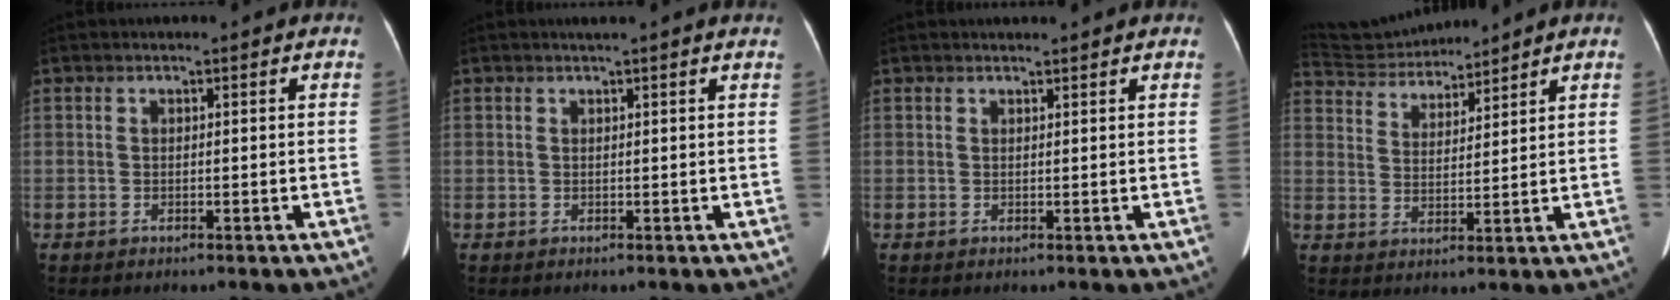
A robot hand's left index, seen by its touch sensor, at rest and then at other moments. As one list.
[{"total": 3.4, "force": [3.0, -0.3, 1.6], "torque": [-0.021, 0.017, 0.033]}, {"total": 2.8, "force": [2.8, 0.1, 0.6], "torque": [-0.010, 0.015, 0.033]}, {"total": 9.1, "force": [9.0, 0.6, 1.3], "torque": [-0.033, 0.026, 0.173]}]